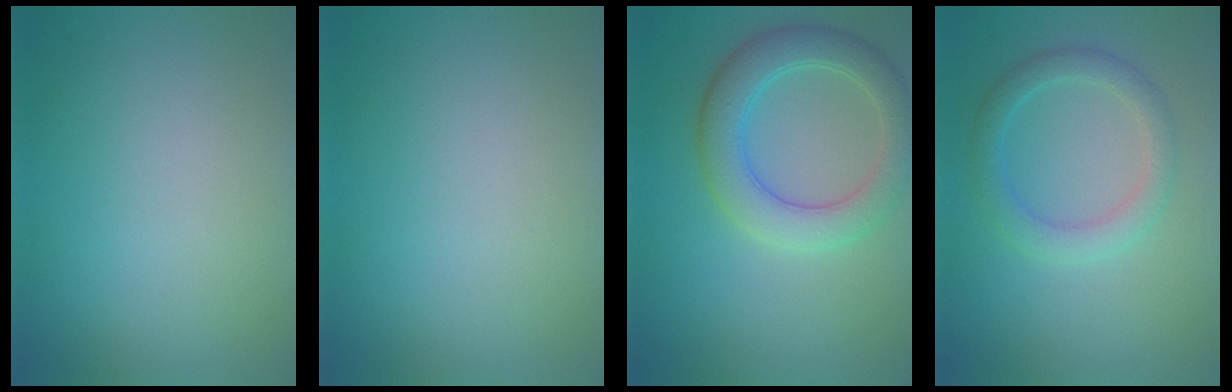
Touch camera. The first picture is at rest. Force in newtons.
{"total": 0.0}
{"total": 5.1, "press": 5.1, "slide": 0.4}
{"total": 2.9, "press": 2.9, "slide": 0.1}